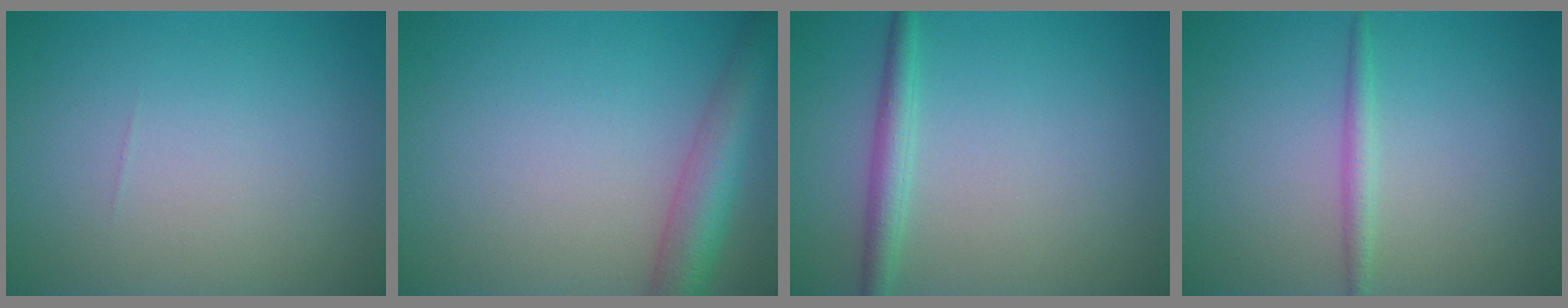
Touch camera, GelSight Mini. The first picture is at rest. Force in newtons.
{"total": 4.9, "press": 4.9, "slide": 0.2}
{"total": 2.3, "press": 2.3, "slide": 0.1}
{"total": 1.5, "press": 1.5, "slide": 0.1}